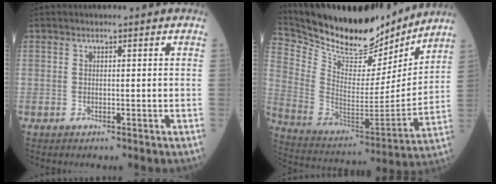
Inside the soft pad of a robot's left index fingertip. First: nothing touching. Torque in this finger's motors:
{"motor_torque": [0.90, -1.23, 0.00, 0.03]}